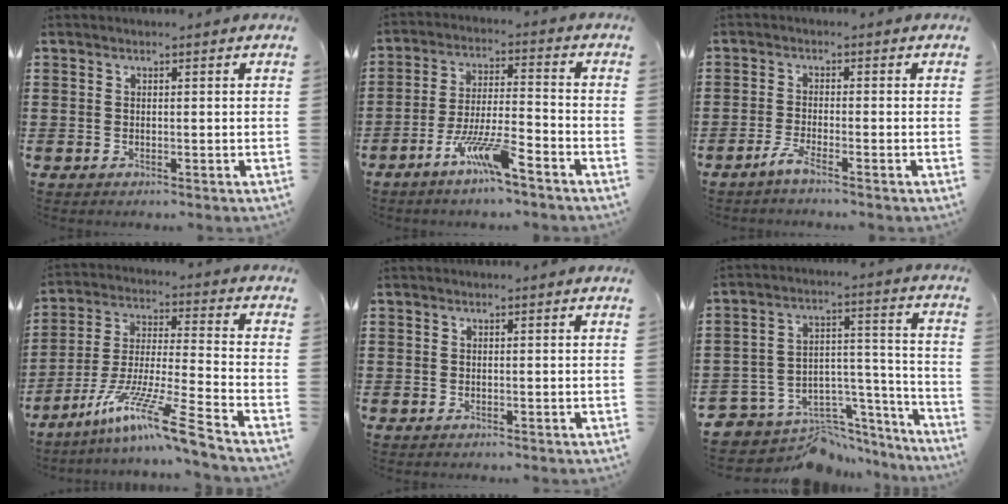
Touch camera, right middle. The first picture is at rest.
{"total": 8.5, "force": [-5.6, 1.0, 6.3], "torque": [-0.138, -0.007, -0.110]}
{"total": 2.6, "force": [-1.8, -0.1, 1.8], "torque": [-0.045, -0.006, -0.039]}
{"total": 12.1, "force": [-8.8, -0.1, 8.3], "torque": [-0.155, -0.001, -0.170]}
{"total": 0.0}
{"total": 6.8, "force": [-5.8, 3.7, 0.6], "torque": [-0.012, 0.004, -0.105]}